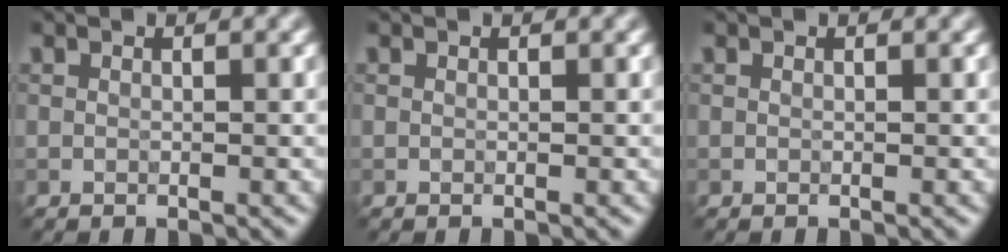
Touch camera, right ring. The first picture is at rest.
{"total": 0.0}
{"total": 0.0}